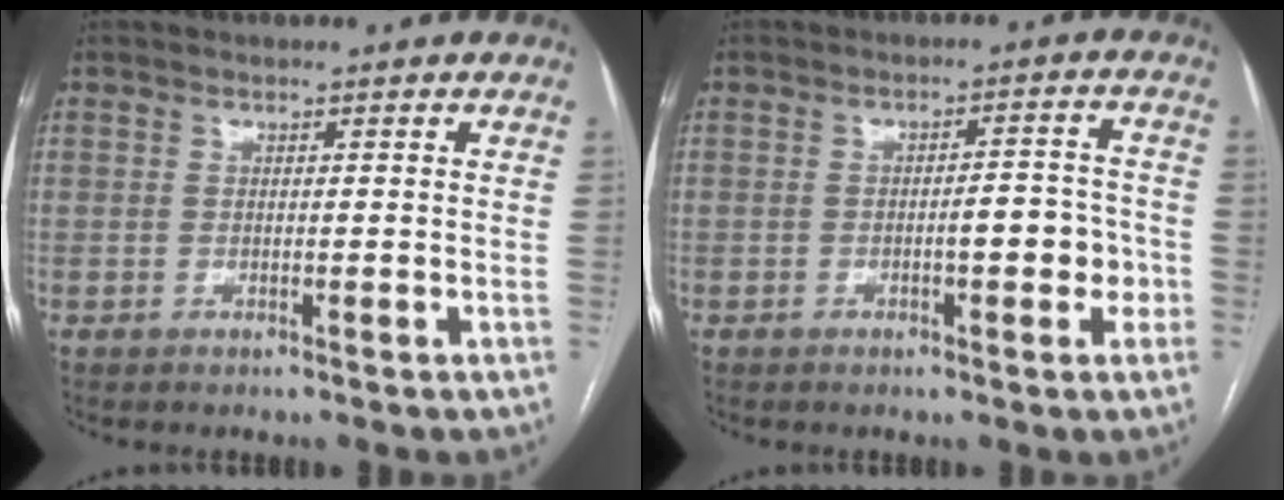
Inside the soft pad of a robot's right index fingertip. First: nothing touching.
{"total": 5.3, "force": [-1.6, 1.6, 4.8], "torque": [-0.063, 0.020, -0.016]}